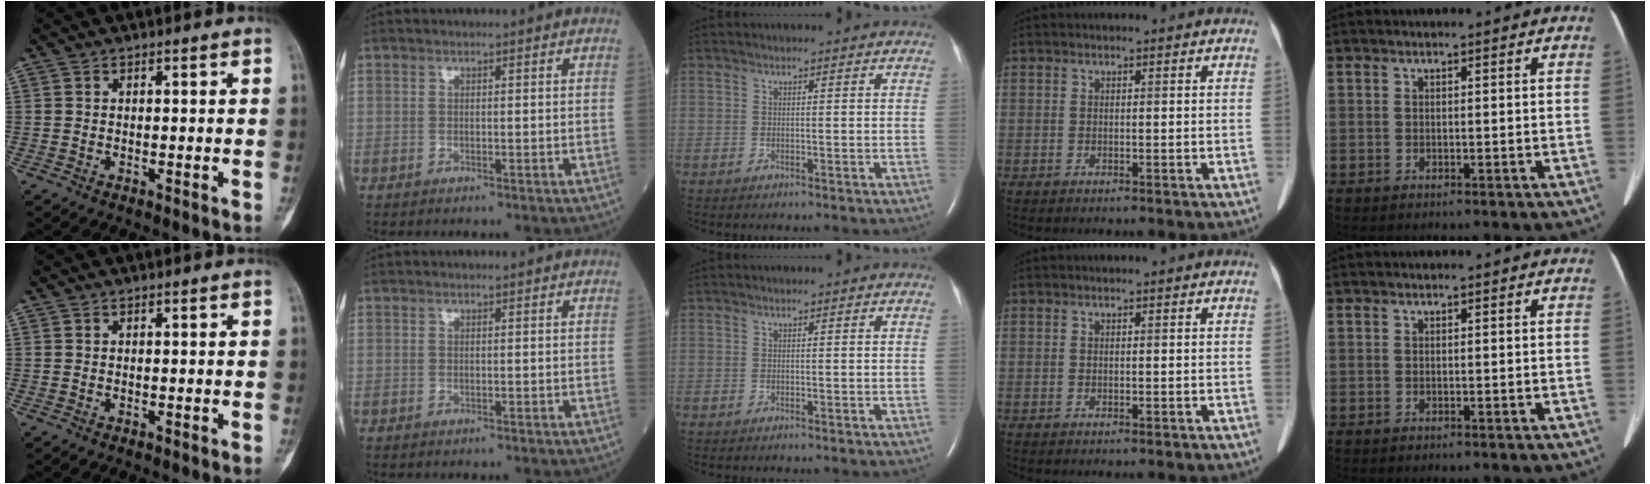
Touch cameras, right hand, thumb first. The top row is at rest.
{}